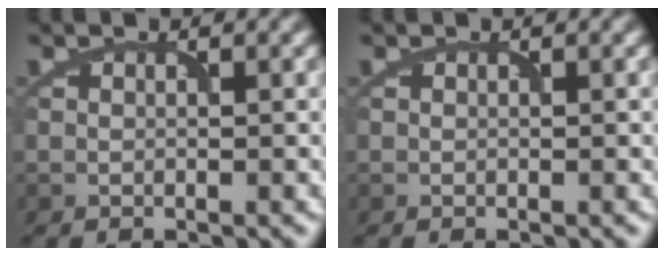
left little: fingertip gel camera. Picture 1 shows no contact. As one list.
[{"total": 0.0}]